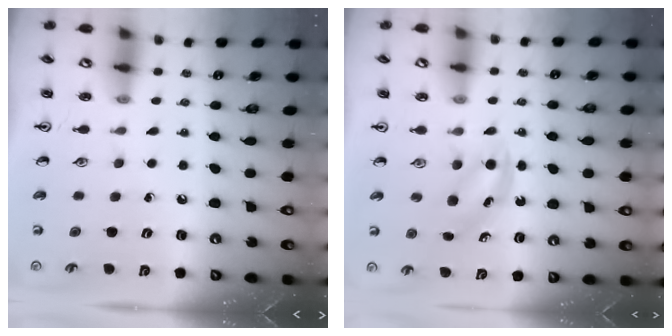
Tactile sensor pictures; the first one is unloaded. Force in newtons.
{"total": 3.8, "press": 3.8, "slide": 0.7}